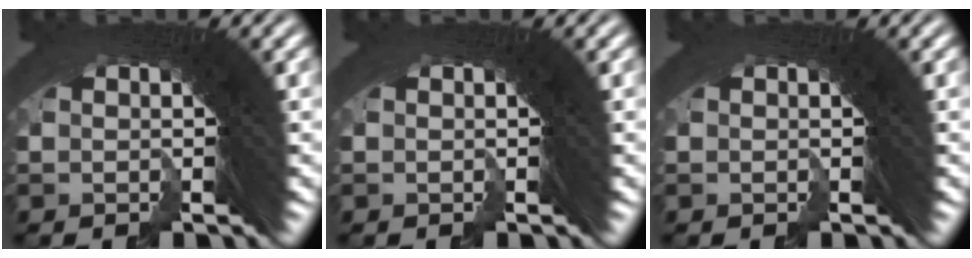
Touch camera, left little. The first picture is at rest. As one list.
[{"total": 0.0}, {"total": 0.0}]